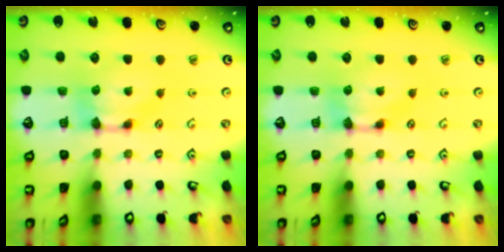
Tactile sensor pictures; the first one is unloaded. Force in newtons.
{"total": 0.0}